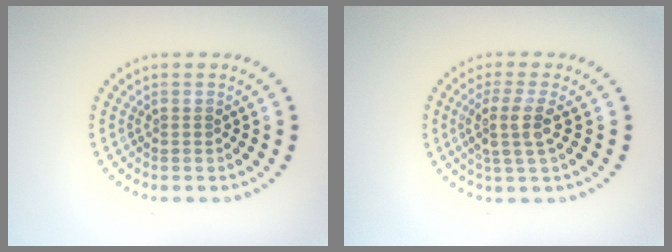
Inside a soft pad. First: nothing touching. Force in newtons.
{"total": 3.1, "press": 2.4, "slide": 1.9}